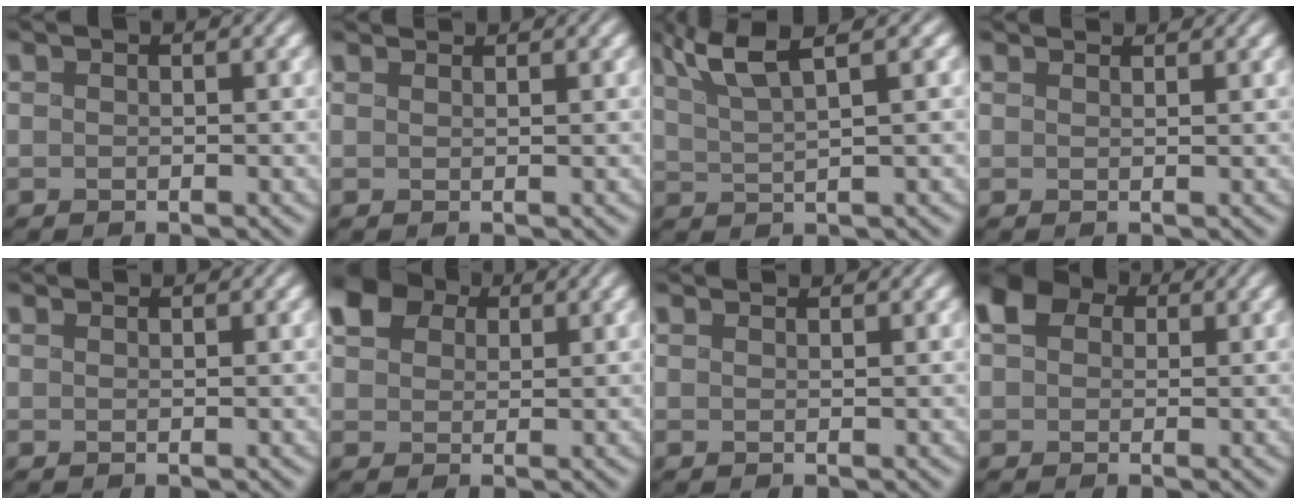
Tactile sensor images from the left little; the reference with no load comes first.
{"total": 1.5, "force": [1.5, 0.1, 0.2], "torque": [-0.010, 0.010, 0.025]}
{"total": 4.6, "force": [2.8, 0.5, 3.7], "torque": [-0.078, 0.020, 0.056]}
{"total": 1.8, "force": [1.8, 0.2, 0.4], "torque": [-0.015, 0.010, 0.026]}
{"total": 0.7, "force": [0.7, 0.0, 0.0], "torque": [-0.003, 0.006, 0.017]}
{"total": 6.3, "force": [2.8, 4.5, 3.4], "torque": [-0.090, 0.022, 0.038]}
{"total": 1.6, "force": [1.6, 0.1, 0.3], "torque": [-0.013, 0.010, 0.023]}
{"total": 5.6, "force": [1.6, 4.3, 3.3], "torque": [-0.067, 0.017, 0.013]}